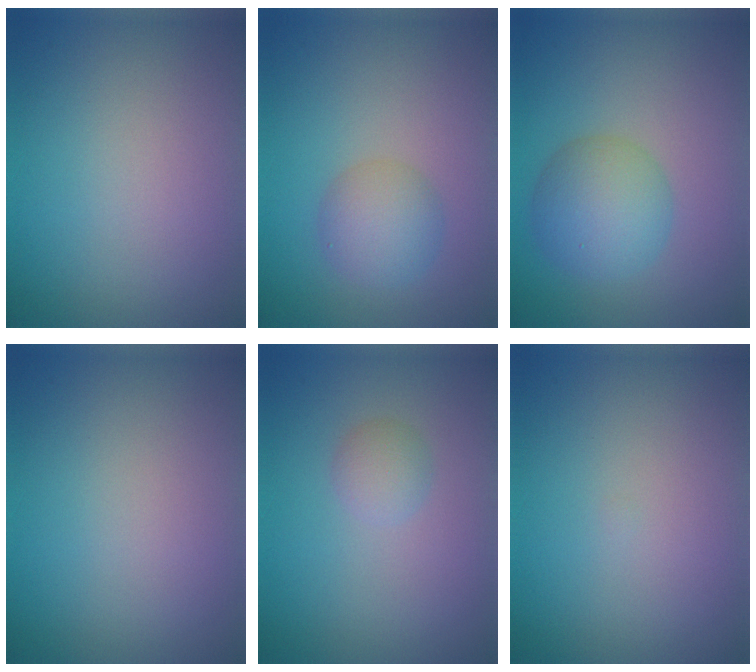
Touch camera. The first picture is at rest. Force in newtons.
{"total": 3.2, "press": 3.2, "slide": 0.1}
{"total": 4.9, "press": 4.9, "slide": 0.1}
{"total": 0.0}
{"total": 1.4, "press": 1.4, "slide": 0.1}
{"total": 0.0}